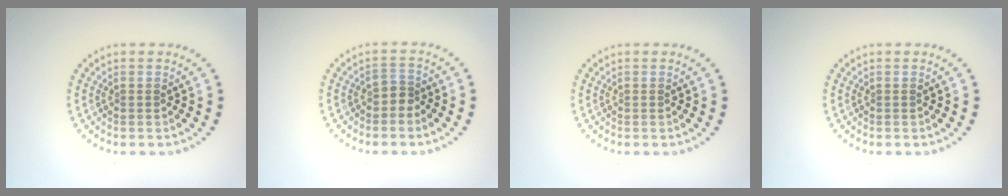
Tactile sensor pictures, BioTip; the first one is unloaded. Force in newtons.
{"total": 1.4, "press": 1.1, "slide": 0.8}
{"total": 0.0}
{"total": 0.0}